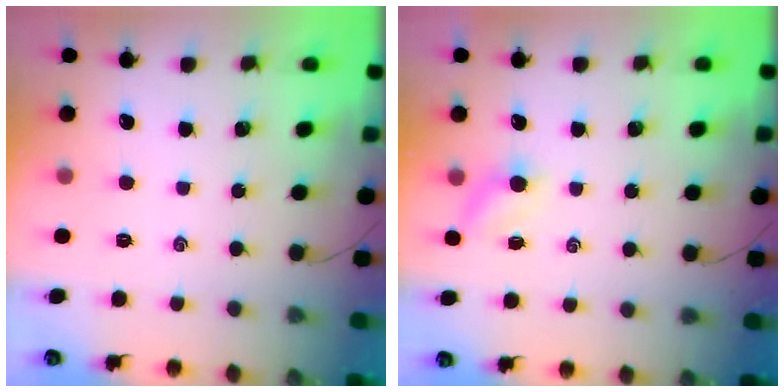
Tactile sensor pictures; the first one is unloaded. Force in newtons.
{"total": 3.7, "press": 3.5, "slide": 1.1}